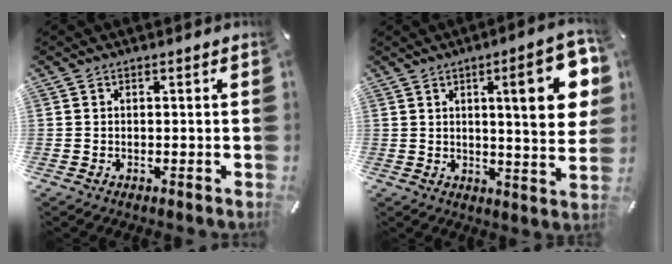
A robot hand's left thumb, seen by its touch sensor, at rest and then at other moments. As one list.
[{"total": 16.7, "force": [5.5, 3.5, 15.4], "torque": [-0.216, -0.024, 0.070]}]